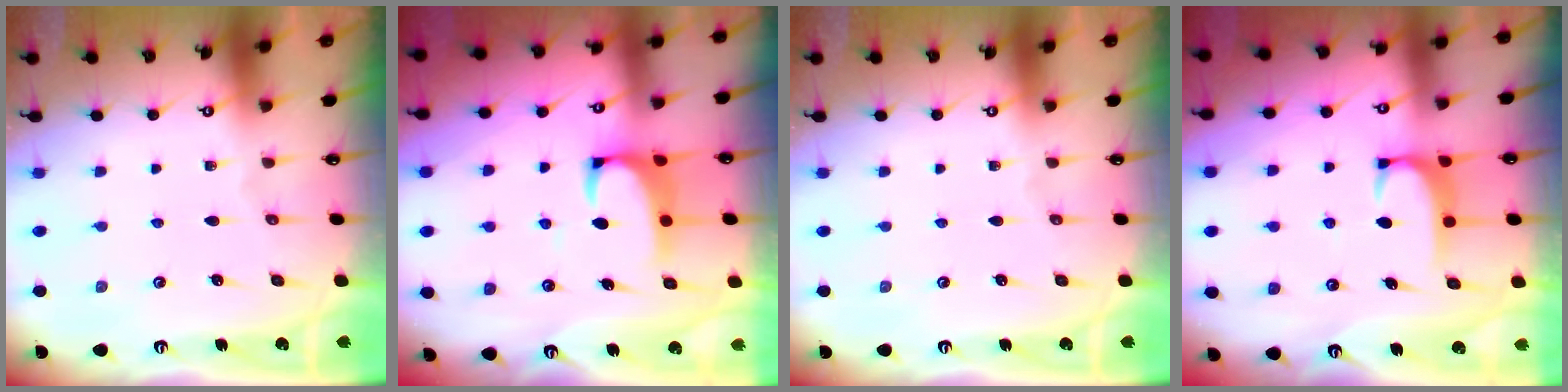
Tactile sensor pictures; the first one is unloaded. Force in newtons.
{"total": 2.1, "press": 1.9, "slide": 1.0}
{"total": 0.0}
{"total": 1.9, "press": 1.8, "slide": 0.5}